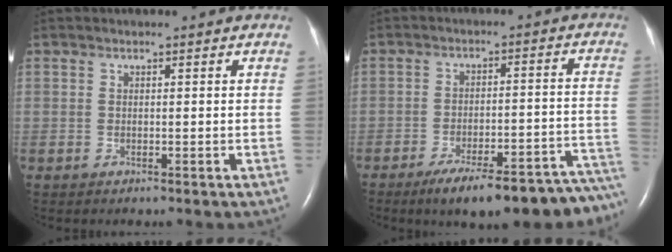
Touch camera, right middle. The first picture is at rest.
{"total": 20.6, "force": [-17.4, 3.5, 10.5], "torque": [-0.068, 0.026, -0.226]}